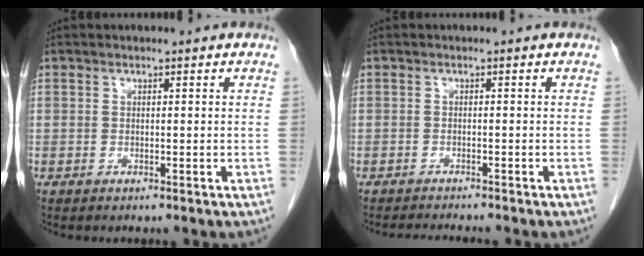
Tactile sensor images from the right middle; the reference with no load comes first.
{"total": 3.2, "force": [-3.1, -0.4, 0.9], "torque": [-0.013, -0.013, -0.045]}